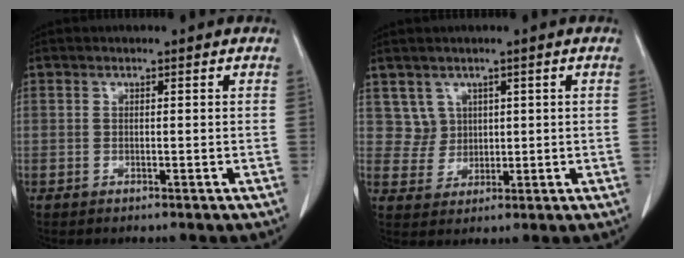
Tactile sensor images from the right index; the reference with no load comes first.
{"total": 3.8, "force": [1.8, 3.4, -0.2], "torque": [0.013, 0.008, 0.037]}